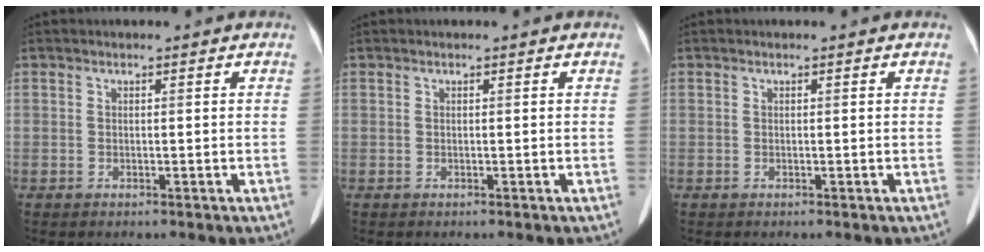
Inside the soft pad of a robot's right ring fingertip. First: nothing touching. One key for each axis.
{"total": 0.0}
{"total": 0.0}